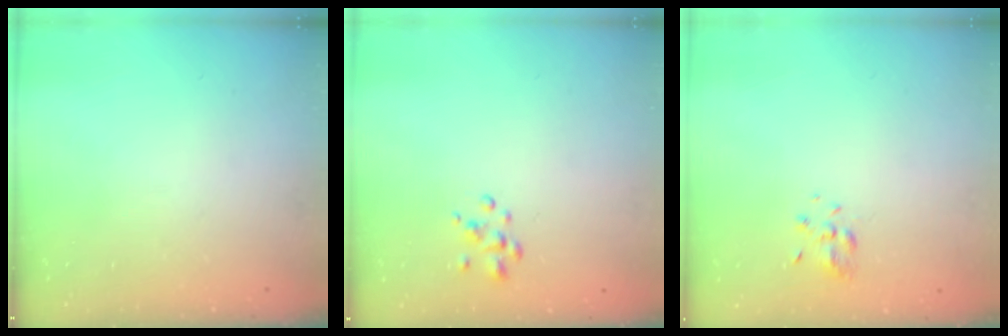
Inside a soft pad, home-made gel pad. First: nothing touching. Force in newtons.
{"total": 2.5, "press": 2.5, "slide": 0.4}
{"total": 4.2, "press": 3.9, "slide": 1.5}